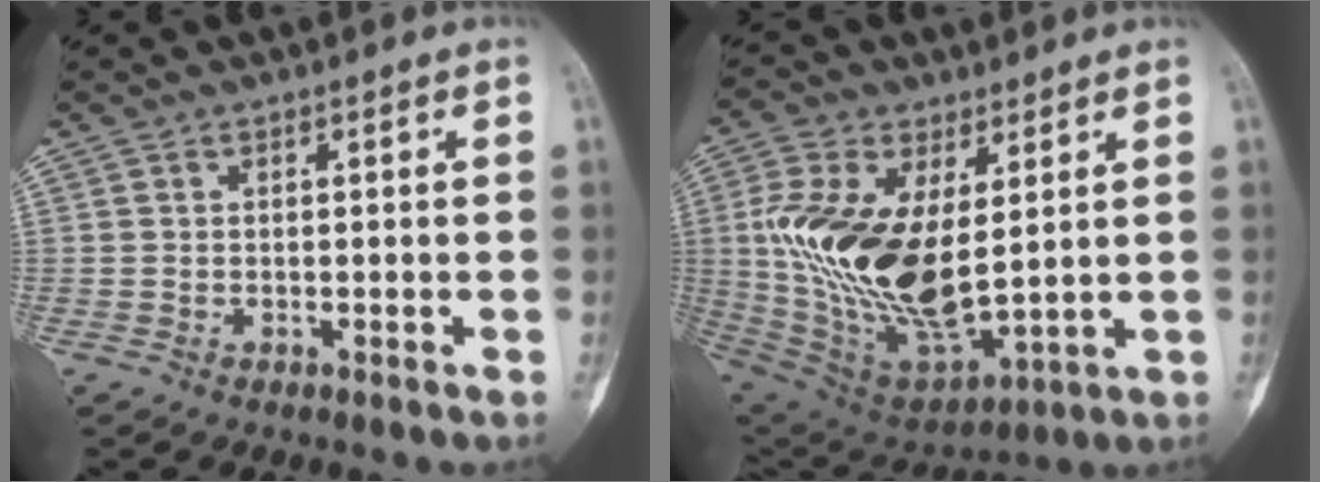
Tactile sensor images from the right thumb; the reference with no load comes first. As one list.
[{"total": 21.9, "force": [2.9, 11.1, 18.7], "torque": [-0.361, -0.024, 0.071]}]